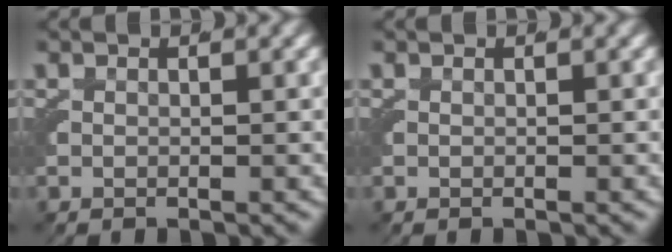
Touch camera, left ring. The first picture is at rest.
{"total": 0.0}